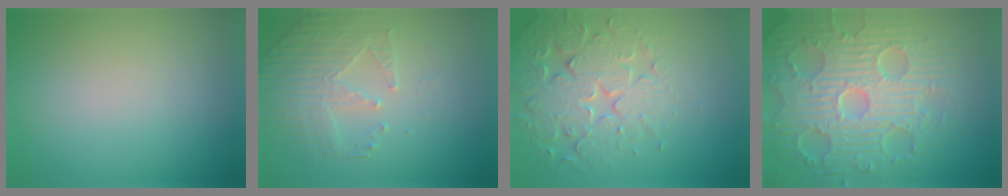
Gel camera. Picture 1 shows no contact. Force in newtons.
{"total": 2.5, "press": 2.2, "slide": 1.2}
{"total": 5.1, "press": 5.0, "slide": 1.0}
{"total": 9.4, "press": 6.9, "slide": 6.4}